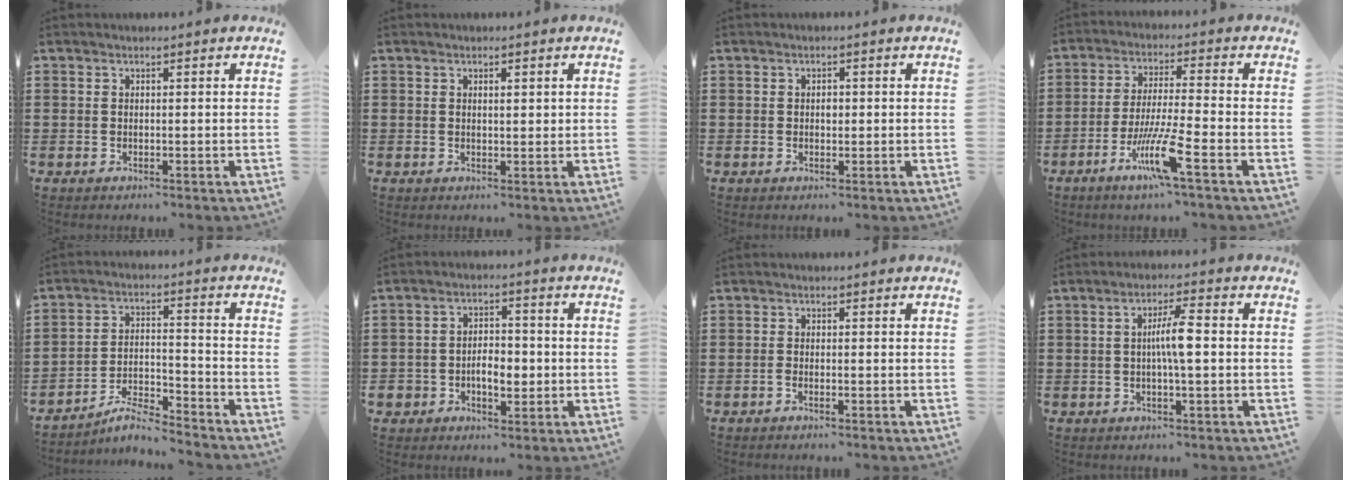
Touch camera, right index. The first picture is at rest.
{"total": 1.2, "force": [0.4, 0.4, 1.1], "torque": [-0.021, 0.005, 0.005]}
{"total": 1.2, "force": [0.1, 0.7, 1.0], "torque": [-0.019, 0.003, 0.000]}
{"total": 8.9, "force": [-4.8, 0.3, 7.5], "torque": [-0.153, -0.010, -0.093]}
{"total": 5.8, "force": [-5.4, 0.5, 2.2], "torque": [-0.051, -0.001, -0.107]}
{"total": 5.0, "force": [-1.4, 3.7, 3.1], "torque": [-0.064, 0.011, -0.028]}
{"total": 0.9, "force": [-0.7, 0.1, 0.6], "torque": [-0.012, -0.004, -0.011]}
{"total": 5.1, "force": [-0.1, 0.7, 5.1], "torque": [-0.091, 0.003, -0.006]}